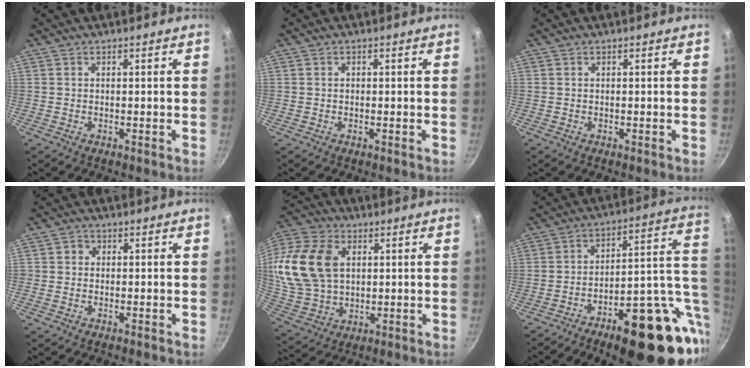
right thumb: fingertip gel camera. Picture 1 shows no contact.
{"total": 0.5, "force": [0.0, 0.5, 0.2], "torque": [-0.002, 0.003, 0.001]}
{"total": 0.0}
{"total": 1.7, "force": [0.1, 1.6, 0.5], "torque": [0.000, 0.002, -0.003]}
{"total": 21.4, "force": [4.6, 15.0, 14.5], "torque": [-0.306, 0.007, 0.092]}
{"total": 24.2, "force": [-6.7, 10.2, 20.9], "torque": [-0.242, 0.027, -0.083]}